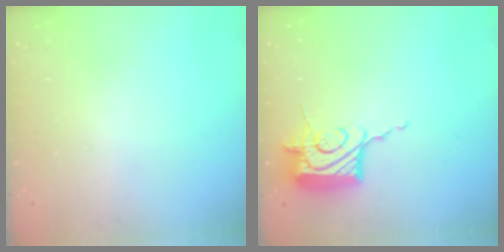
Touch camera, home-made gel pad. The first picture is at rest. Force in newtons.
{"total": 17.2, "press": 17.1, "slide": 0.7}